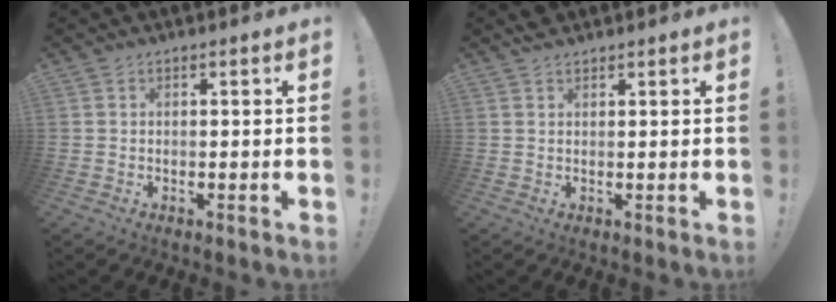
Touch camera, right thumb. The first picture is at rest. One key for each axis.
{"total": 1.7, "fx": 1.5, "fy": 0.6, "fz": 0.2, "tx": 0.010, "ty": -0.010, "tz": 0.026}